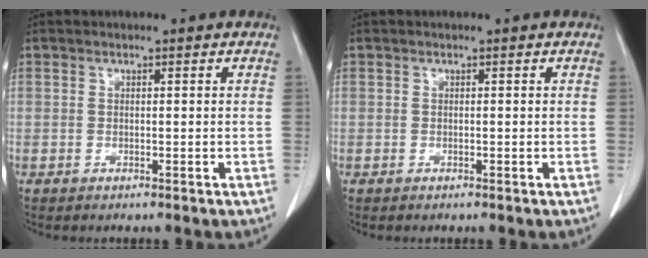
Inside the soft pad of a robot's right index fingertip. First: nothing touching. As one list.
[{"total": 0.0}]